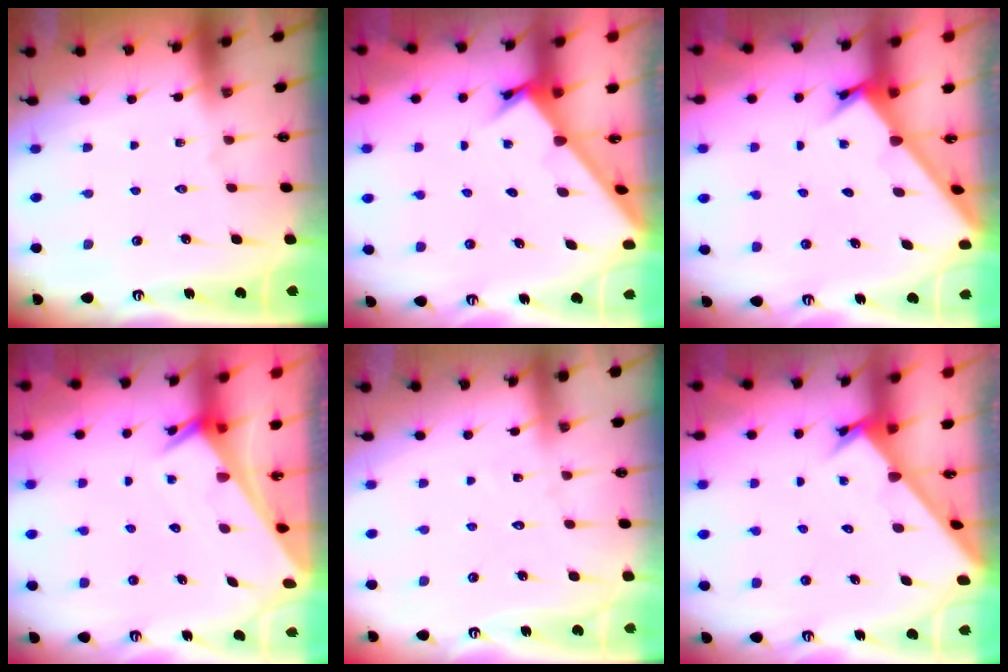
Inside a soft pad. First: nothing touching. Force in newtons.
{"total": 2.6, "press": 2.6, "slide": 0.3}
{"total": 2.6, "press": 2.6, "slide": 0.3}
{"total": 2.5, "press": 2.5, "slide": 0.1}
{"total": 4.9, "press": 4.9, "slide": 0.4}
{"total": 2.7, "press": 2.7, "slide": 0.3}